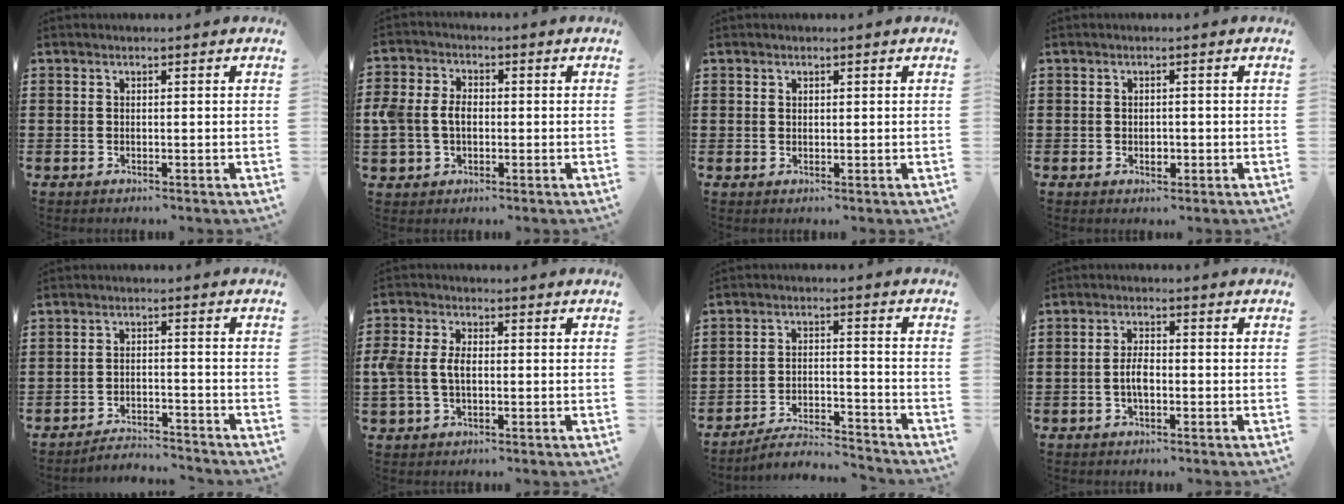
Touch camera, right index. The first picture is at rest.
{"total": 4.7, "force": [-0.4, 3.6, 3.0], "torque": [-0.090, 0.003, -0.017]}
{"total": 0.8, "force": [0.6, 0.6, 0.1], "torque": [-0.004, 0.002, 0.011]}
{"total": 1.4, "force": [-0.2, 0.9, 1.1], "torque": [-0.020, 0.002, -0.003]}
{"total": 3.2, "force": [-3.2, 0.2, 0.1], "torque": [-0.008, 0.003, -0.069]}
{"total": 4.7, "force": [-0.2, 3.2, 3.4], "torque": [-0.097, 0.001, -0.013]}
{"total": 5.1, "force": [-4.9, 0.4, 1.3], "torque": [-0.030, 0.001, -0.098]}
{"total": 3.3, "force": [-0.7, 1.5, 2.9], "torque": [-0.069, -0.001, -0.017]}